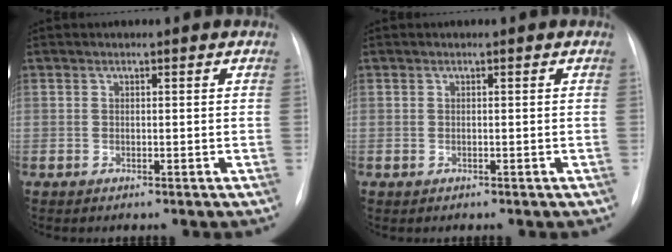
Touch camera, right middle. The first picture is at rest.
{"total": 0.0}